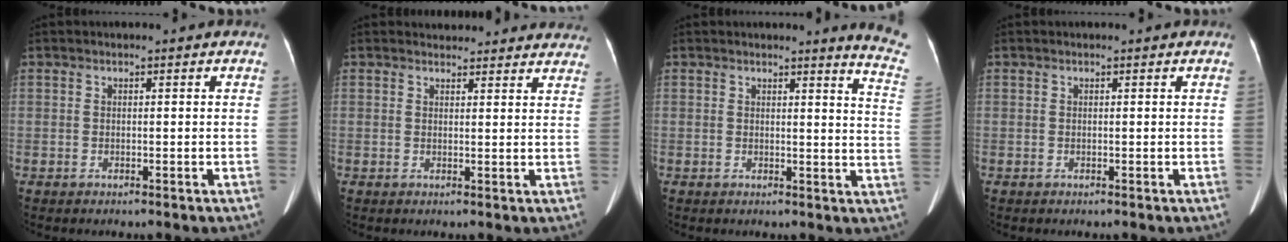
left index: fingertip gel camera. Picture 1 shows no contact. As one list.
[{"total": 13.7, "force": [13.0, 3.5, 2.3], "torque": [-0.003, 0.005, 0.132]}, {"total": 8.3, "force": [8.0, -1.4, 1.7], "torque": [-0.018, -0.095, 0.062]}, {"total": 0.6, "force": [0.6, 0.1, 0.2], "torque": [-0.004, 0.006, 0.006]}]